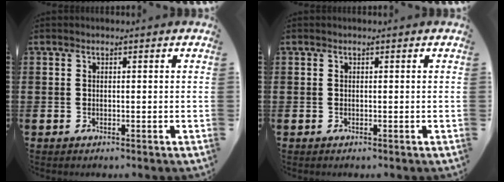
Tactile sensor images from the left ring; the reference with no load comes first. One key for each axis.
{"total": 0.0}